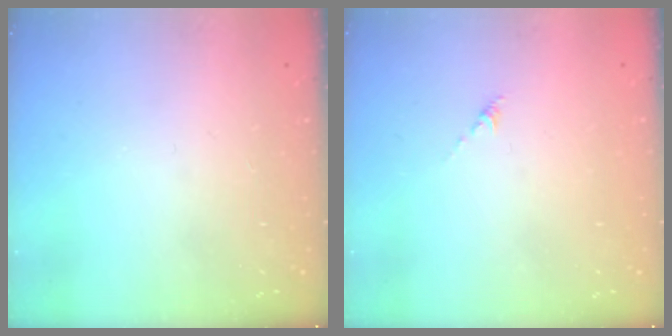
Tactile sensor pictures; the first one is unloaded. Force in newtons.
{"total": 0.0}